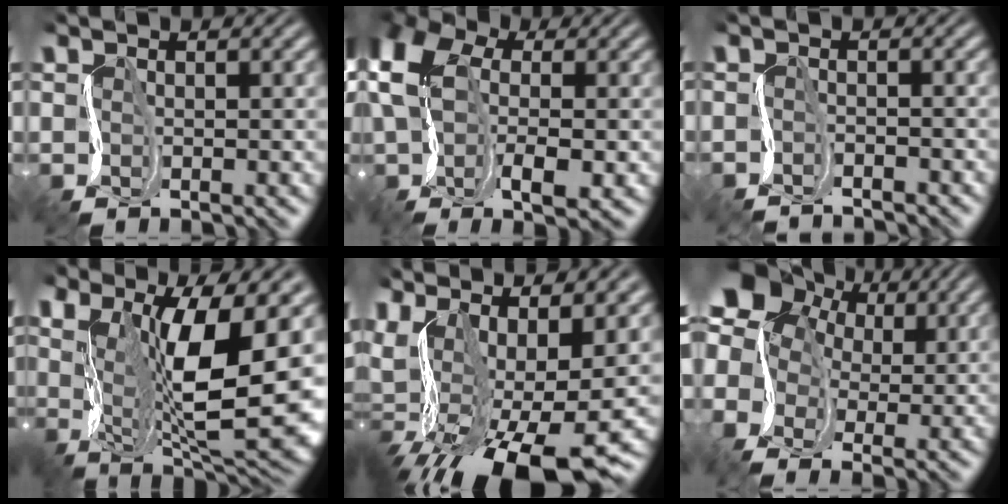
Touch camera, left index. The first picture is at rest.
{"total": 9.7, "force": [1.0, 6.0, 7.5], "torque": [-0.163, 0.012, 0.019]}
{"total": 3.1, "force": [-3.1, -0.4, -0.5], "torque": [0.004, -0.010, -0.055]}
{"total": 12.3, "force": [0.9, 4.4, 11.5], "torque": [-0.190, -0.012, 0.019]}
{"total": 14.4, "force": [-2.4, 4.5, 13.4], "torque": [-0.220, -0.026, -0.003]}
{"total": 10.3, "force": [2.3, 8.4, 5.6], "torque": [-0.134, 0.033, 0.021]}